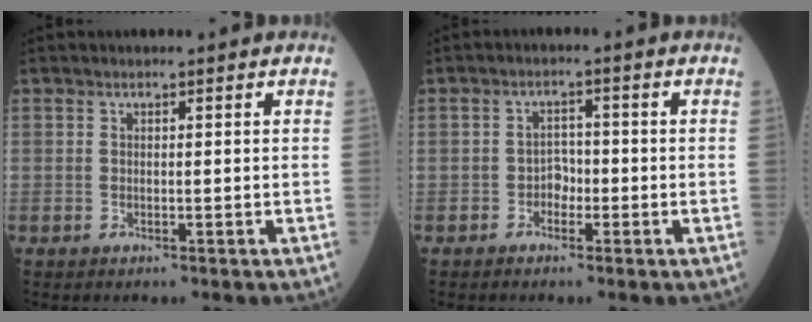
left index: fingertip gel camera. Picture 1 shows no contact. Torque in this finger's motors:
{"motor_torque": [-0.28, 0.28, 0.00, 0.00]}